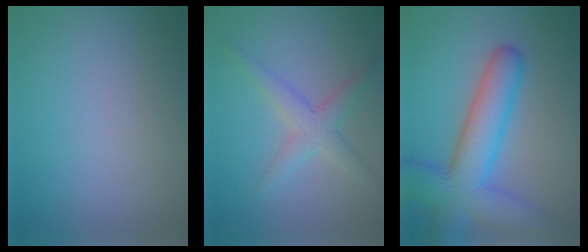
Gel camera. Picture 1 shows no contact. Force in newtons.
{"total": 2.9, "press": 2.9, "slide": 0.1}
{"total": 9.0, "press": 9.0, "slide": 0.3}